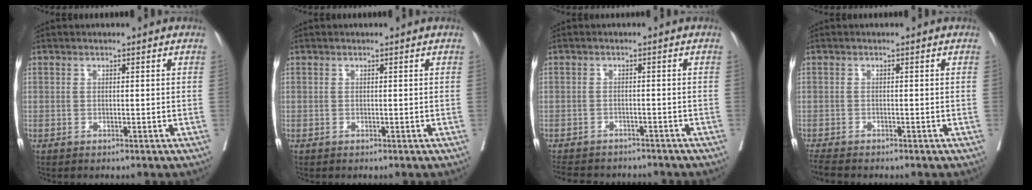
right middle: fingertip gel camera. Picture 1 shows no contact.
{"total": 0.0}
{"total": 10.2, "force": [-9.1, 3.6, 2.9], "torque": [-0.060, -0.003, -0.118]}
{"total": 3.0, "force": [-2.7, 0.5, 1.2], "torque": [-0.022, -0.009, -0.046]}